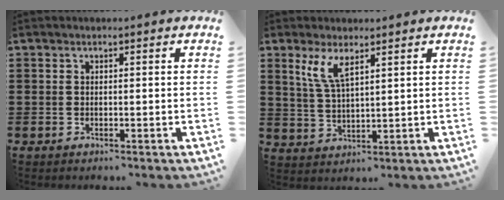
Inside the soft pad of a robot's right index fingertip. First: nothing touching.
{"total": 4.9, "force": [2.8, 1.4, 3.7], "torque": [-0.082, 0.003, 0.049]}